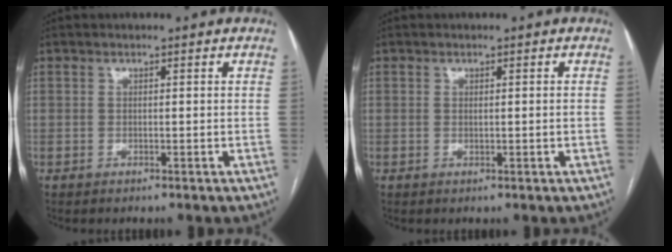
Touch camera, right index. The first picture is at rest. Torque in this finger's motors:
{"motor_torque": [-0.23, -0.01, -0.03, -0.01]}